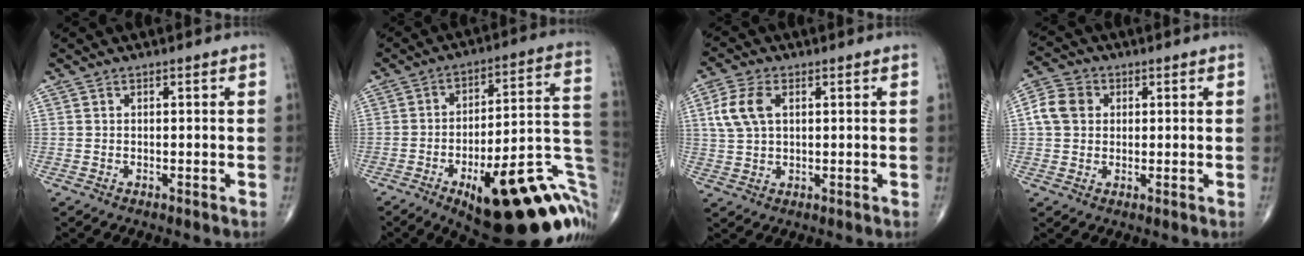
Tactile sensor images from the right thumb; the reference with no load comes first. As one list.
[{"total": 30.2, "force": [-11.2, 10.2, 26.1], "torque": [-0.259, 0.052, -0.146]}, {"total": 7.0, "force": [1.9, 4.1, 5.3], "torque": [-0.117, 0.006, 0.039]}, {"total": 6.5, "force": [1.1, 5.4, 3.4], "torque": [-0.060, 0.009, 0.015]}]